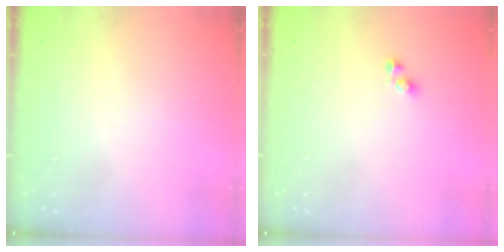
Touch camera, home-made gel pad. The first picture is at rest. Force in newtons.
{"total": 2.5, "press": 2.5, "slide": 0.2}